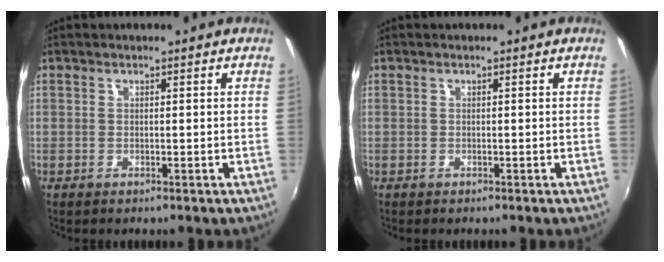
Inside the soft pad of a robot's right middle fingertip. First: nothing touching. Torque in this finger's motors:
{"motor_torque": [-0.02, -0.11, 0.01, 0.00]}